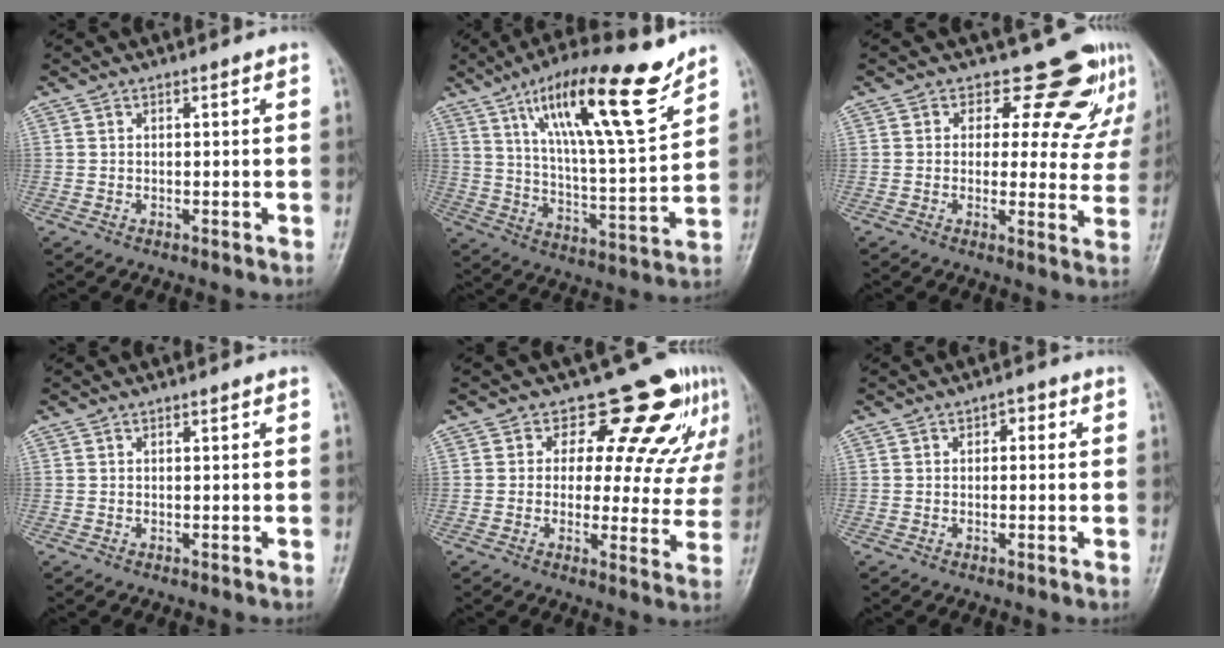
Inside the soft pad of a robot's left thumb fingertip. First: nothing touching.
{"total": 20.4, "force": [12.5, 4.2, 15.5], "torque": [-0.231, -0.054, 0.214]}
{"total": 11.0, "force": [8.5, 6.0, 3.7], "torque": [0.007, -0.050, 0.086]}
{"total": 0.0}
{"total": 13.8, "force": [9.6, 7.5, 6.6], "torque": [-0.023, -0.050, 0.100]}
{"total": 2.0, "force": [0.3, 1.4, 1.4], "torque": [-0.004, 0.006, -0.004]}